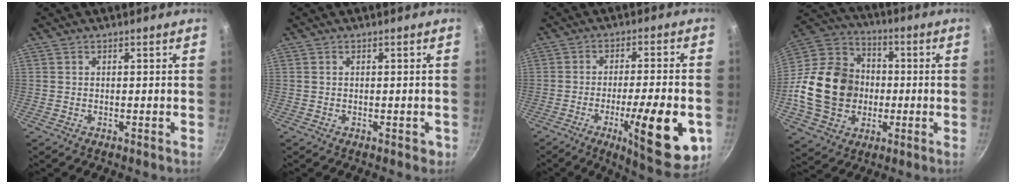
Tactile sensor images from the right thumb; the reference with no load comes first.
{"total": 1.8, "force": [-0.3, 1.3, 1.3], "torque": [-0.007, 0.006, -0.001]}
{"total": 17.7, "force": [-5.6, 4.4, 16.2], "torque": [-0.209, 0.012, -0.079]}
{"total": 21.3, "force": [-2.3, 17.3, 12.2], "torque": [-0.202, 0.036, -0.040]}